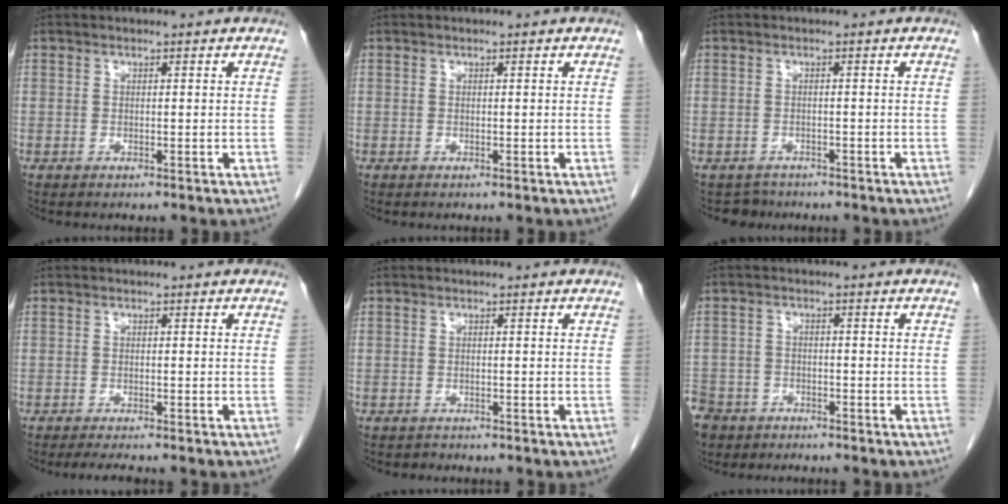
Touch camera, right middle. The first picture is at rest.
{"total": 0.0}
{"total": 2.1, "force": [-1.7, 1.0, -0.6], "torque": [0.005, 0.000, -0.027]}
{"total": 2.3, "force": [-2.0, 0.0, 1.2], "torque": [-0.022, -0.006, -0.032]}
{"total": 0.5, "force": [-0.5, 0.2, -0.1], "torque": [-0.006, -0.001, -0.009]}
{"total": 11.3, "force": [-7.3, 8.0, 3.3], "torque": [-0.119, -0.010, -0.122]}